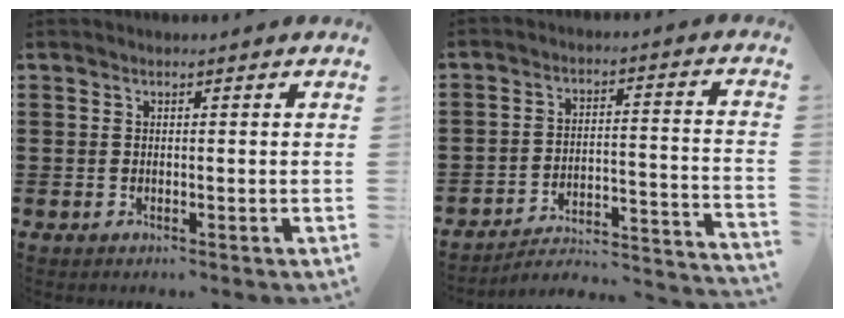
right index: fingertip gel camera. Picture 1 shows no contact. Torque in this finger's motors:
{"motor_torque": [-0.02, 0.69, -1.05, -0.21]}